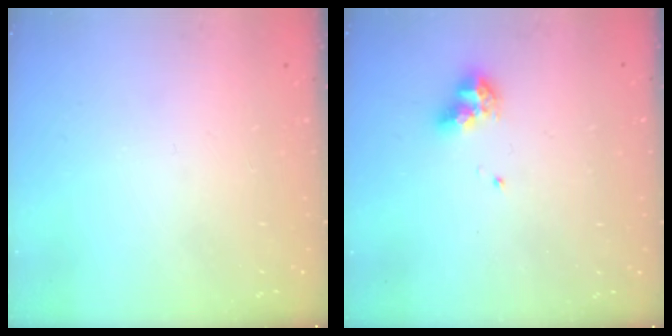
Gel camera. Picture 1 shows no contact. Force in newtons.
{"total": 8.5, "press": 8.4, "slide": 0.9}